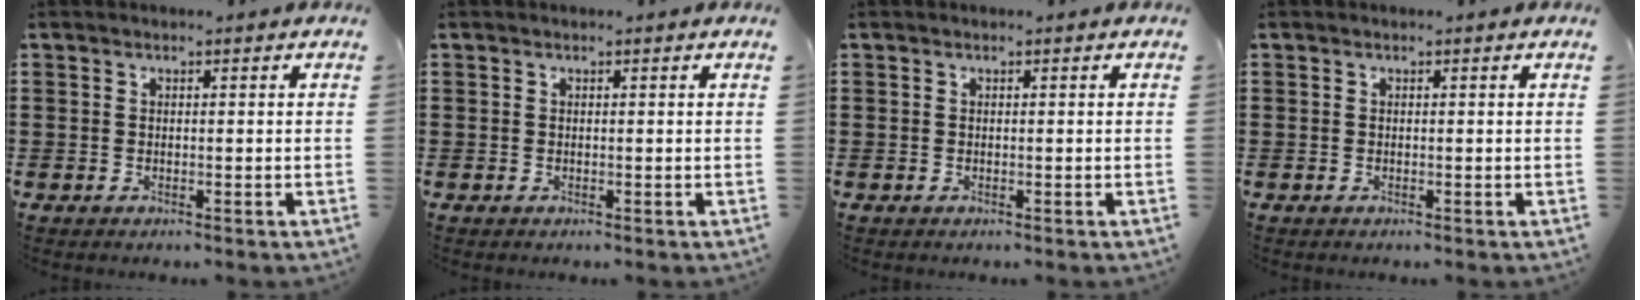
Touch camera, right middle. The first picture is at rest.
{"total": 0.0}
{"total": 0.0}
{"total": 0.0}